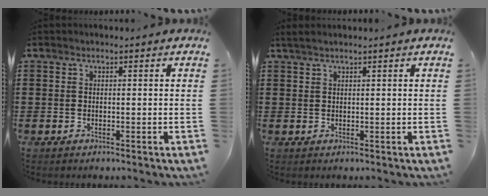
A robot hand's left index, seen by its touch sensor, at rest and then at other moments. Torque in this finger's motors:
{"motor_torque": [2.14, 0.00, 0.35, 0.16]}